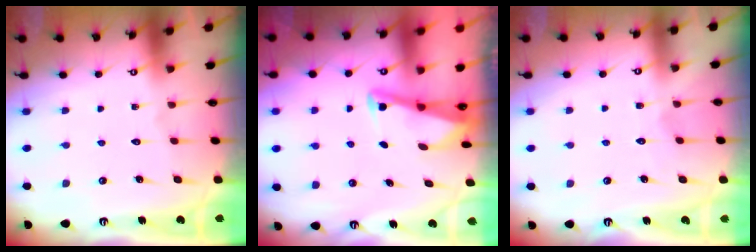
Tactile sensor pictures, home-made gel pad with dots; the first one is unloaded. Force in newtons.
{"total": 2.8, "press": 2.8, "slide": 0.4}
{"total": 2.8, "press": 2.8, "slide": 0.3}